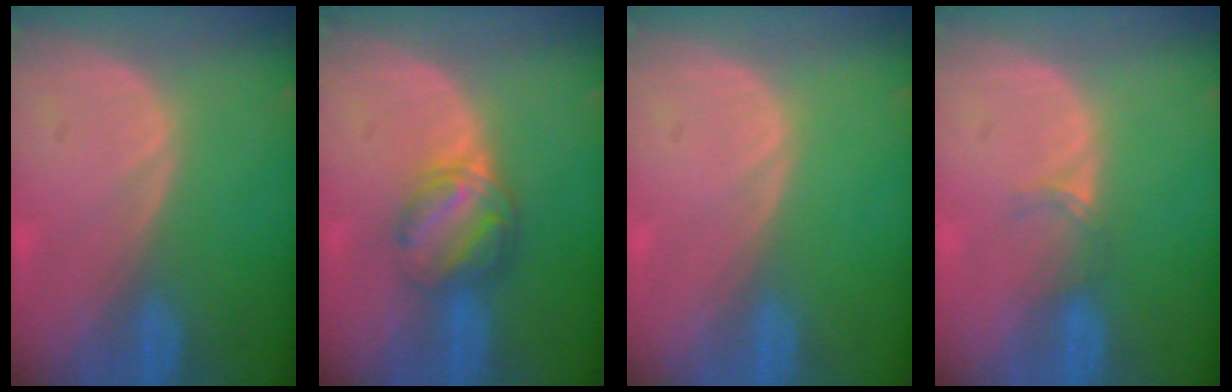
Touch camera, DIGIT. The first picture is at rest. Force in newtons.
{"total": 6.2, "press": 5.3, "slide": 3.2}
{"total": 0.0}
{"total": 1.9, "press": 1.5, "slide": 1.2}